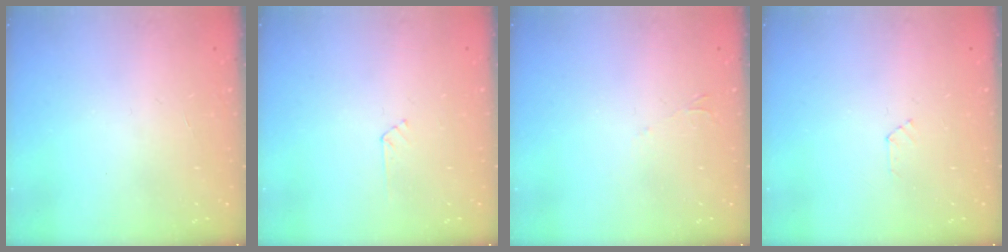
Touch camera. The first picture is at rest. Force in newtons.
{"total": 3.0, "press": 3.0, "slide": 0.3}
{"total": 2.2, "press": 2.2, "slide": 0.4}
{"total": 2.3, "press": 2.3, "slide": 0.3}